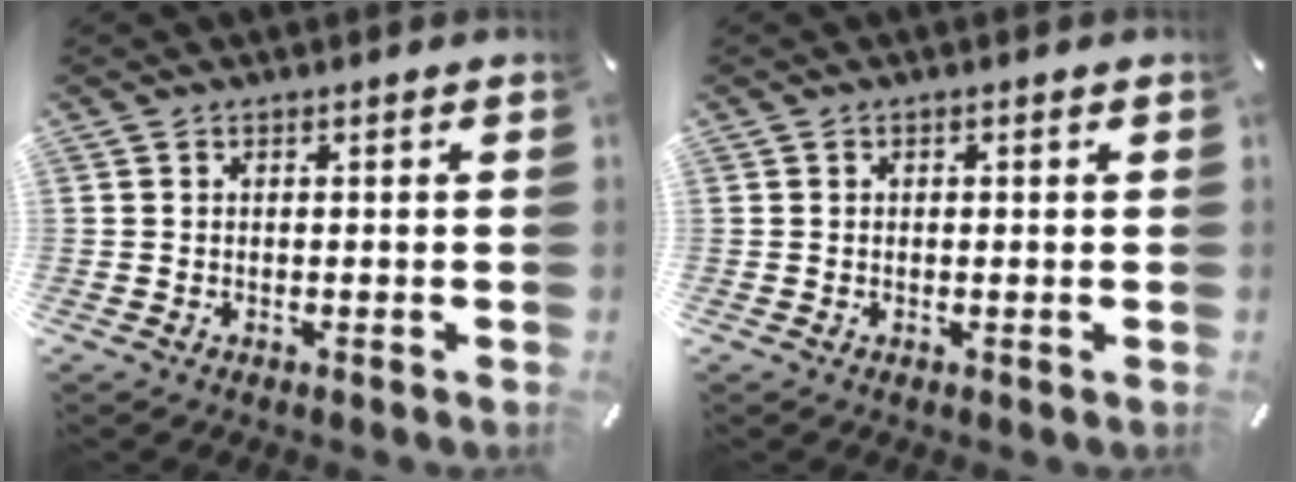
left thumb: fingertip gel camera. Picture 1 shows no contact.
{"total": 0.6, "force": [0.1, 0.3, 0.4], "torque": [-0.008, 0.002, 0.000]}